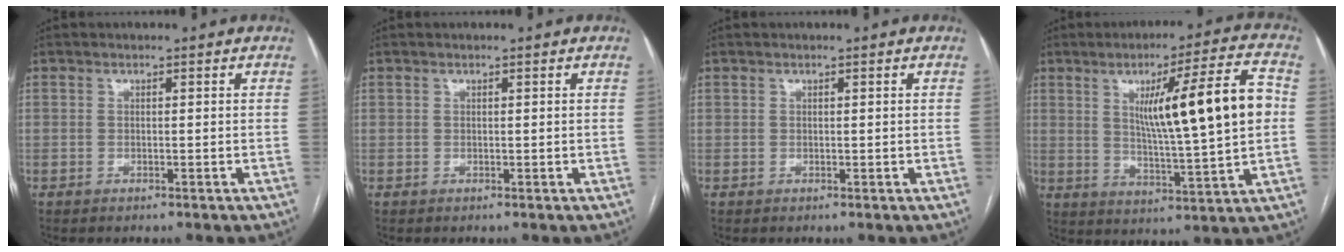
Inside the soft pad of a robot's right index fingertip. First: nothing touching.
{"total": 0.0}
{"total": 0.0}
{"total": 16.2, "force": [2.9, 0.6, 15.9], "torque": [-0.247, 0.009, 0.046]}